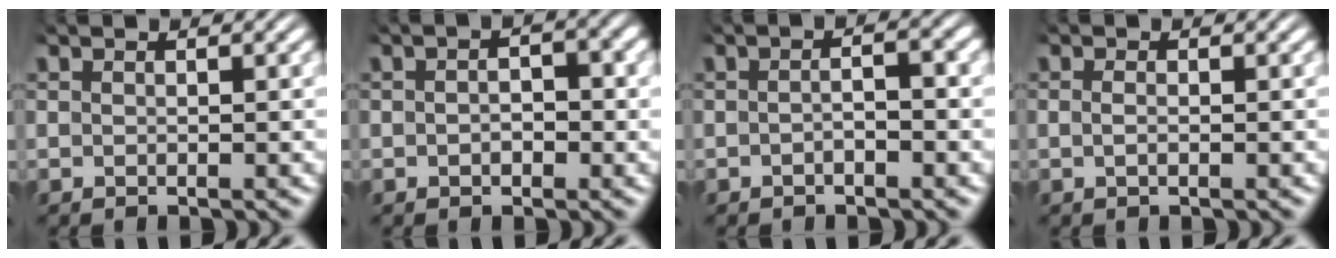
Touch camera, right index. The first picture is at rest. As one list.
[{"total": 2.0, "force": [-0.3, 1.0, 1.7], "torque": [-0.018, 0.005, -0.009]}, {"total": 2.2, "force": [-0.7, 0.6, 2.0], "torque": [-0.023, 0.004, -0.017]}, {"total": 0.8, "force": [-0.3, 0.1, 0.8], "torque": [-0.020, -0.007, -0.002]}]